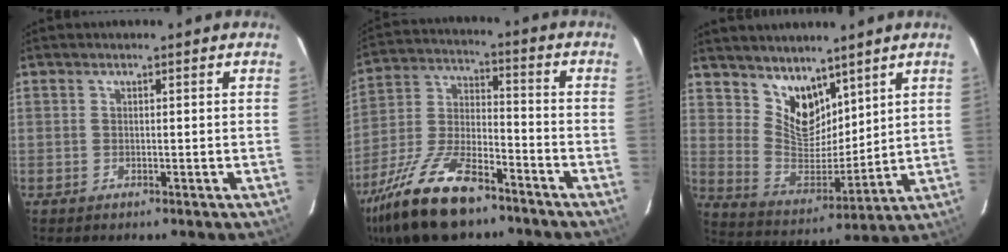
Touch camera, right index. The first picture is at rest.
{"total": 19.8, "force": [-13.7, 7.4, 12.2], "torque": [-0.261, -0.017, -0.251]}
{"total": 10.7, "force": [7.6, 5.9, 4.7], "torque": [-0.081, -0.004, 0.157]}